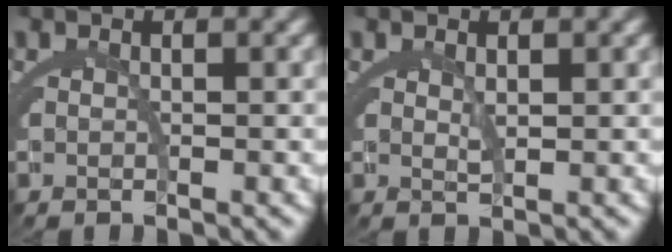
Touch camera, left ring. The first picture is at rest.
{"total": 1.2, "force": [0.8, -0.5, 0.8], "torque": [-0.012, -0.011, 0.023]}